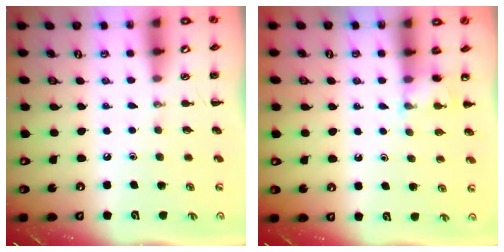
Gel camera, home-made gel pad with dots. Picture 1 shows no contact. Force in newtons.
{"total": 4.7, "press": 4.5, "slide": 1.4}